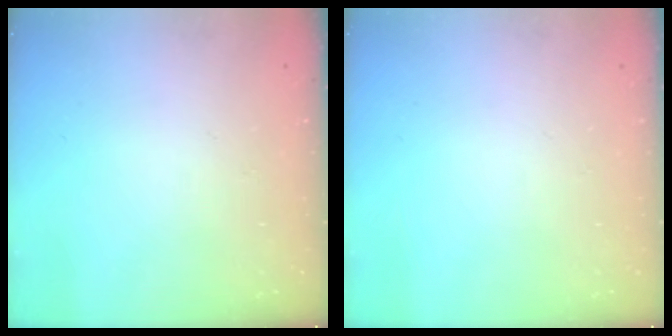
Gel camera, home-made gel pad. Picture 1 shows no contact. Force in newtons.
{"total": 0.0}